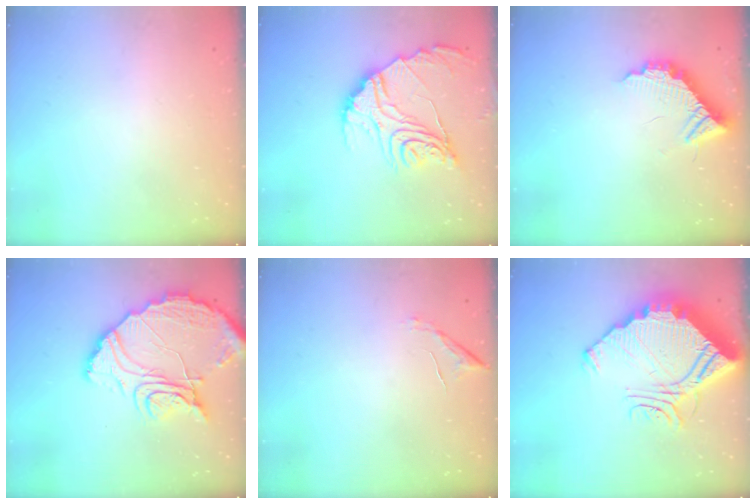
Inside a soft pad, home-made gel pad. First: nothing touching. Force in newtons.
{"total": 17.8, "press": 17.7, "slide": 2.0}
{"total": 12.0, "press": 12.0, "slide": 0.7}
{"total": 18.0, "press": 17.9, "slide": 1.6}
{"total": 6.6, "press": 6.6, "slide": 0.4}
{"total": 20.4, "press": 20.3, "slide": 1.8}